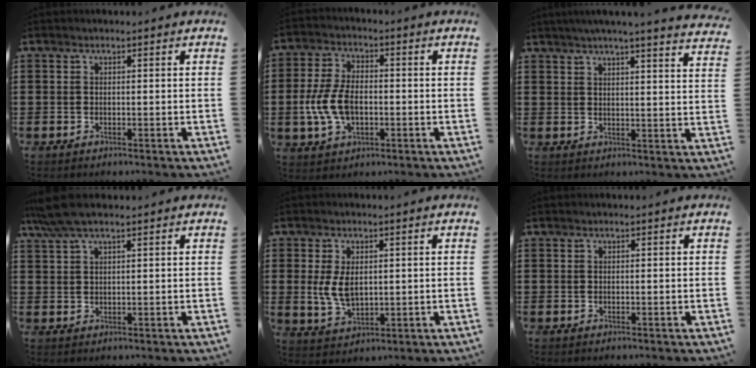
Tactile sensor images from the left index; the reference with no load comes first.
{"total": 8.0, "force": [-1.3, 4.6, 6.5], "torque": [-0.160, -0.003, -0.033]}
{"total": 4.3, "force": [3.9, -1.0, 1.7], "torque": [-0.044, -0.018, 0.065]}
{"total": 5.2, "force": [3.6, 1.0, 3.7], "torque": [-0.084, 0.003, 0.064]}
{"total": 5.8, "force": [0.6, 3.5, 4.6], "torque": [-0.114, 0.002, 0.007]}
{"total": 0.0}